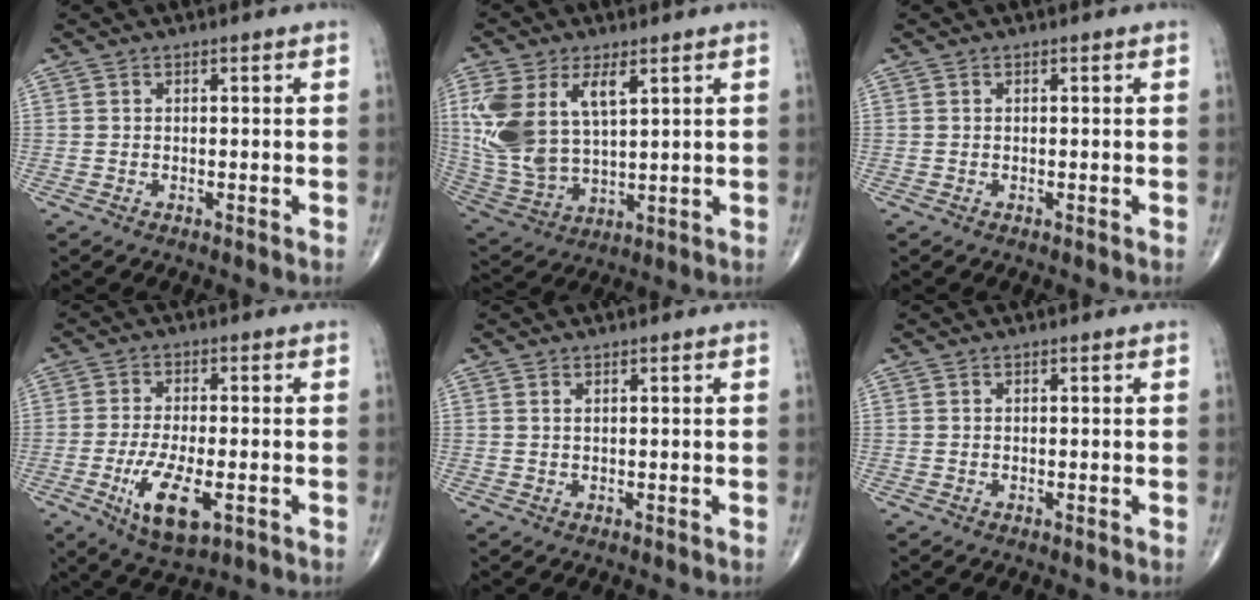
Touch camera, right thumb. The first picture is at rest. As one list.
[{"total": 15.8, "force": [5.3, 8.4, 12.3], "torque": [-0.250, -0.012, 0.118]}, {"total": 0.0}, {"total": 10.1, "force": [-3.5, 3.8, 8.6], "torque": [-0.162, -0.007, -0.055]}, {"total": 0.6, "force": [0.4, 0.1, 0.4], "torque": [-0.009, 0.003, 0.007]}, {"total": 0.0}]